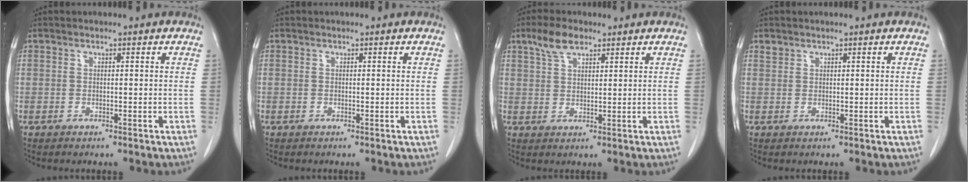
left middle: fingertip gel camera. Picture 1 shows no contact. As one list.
[{"total": 0.0}, {"total": 4.6, "force": [3.0, 1.9, 2.8], "torque": [-0.062, 0.013, 0.062]}, {"total": 0.9, "force": [0.7, 0.5, 0.0], "torque": [0.001, 0.006, 0.014]}]